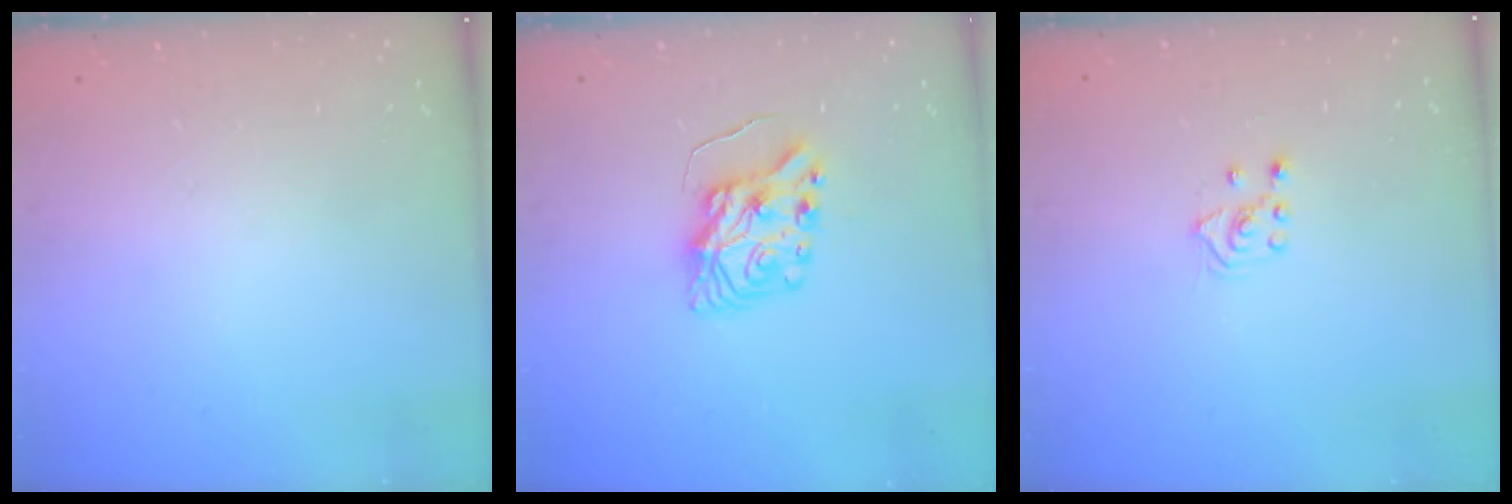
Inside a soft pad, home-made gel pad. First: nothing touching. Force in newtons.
{"total": 8.8, "press": 8.8, "slide": 1.0}
{"total": 3.0, "press": 2.9, "slide": 0.7}